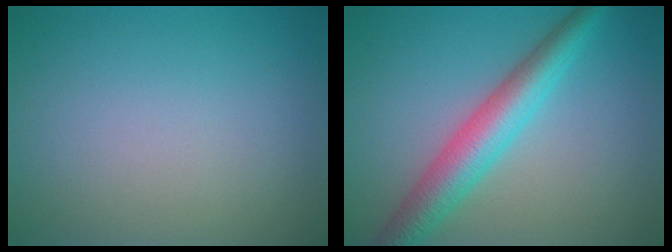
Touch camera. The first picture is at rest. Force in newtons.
{"total": 5.5, "press": 5.5, "slide": 0.1}